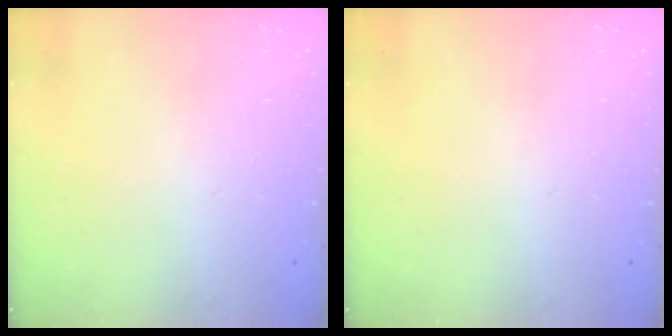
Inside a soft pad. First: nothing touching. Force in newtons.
{"total": 0.0}